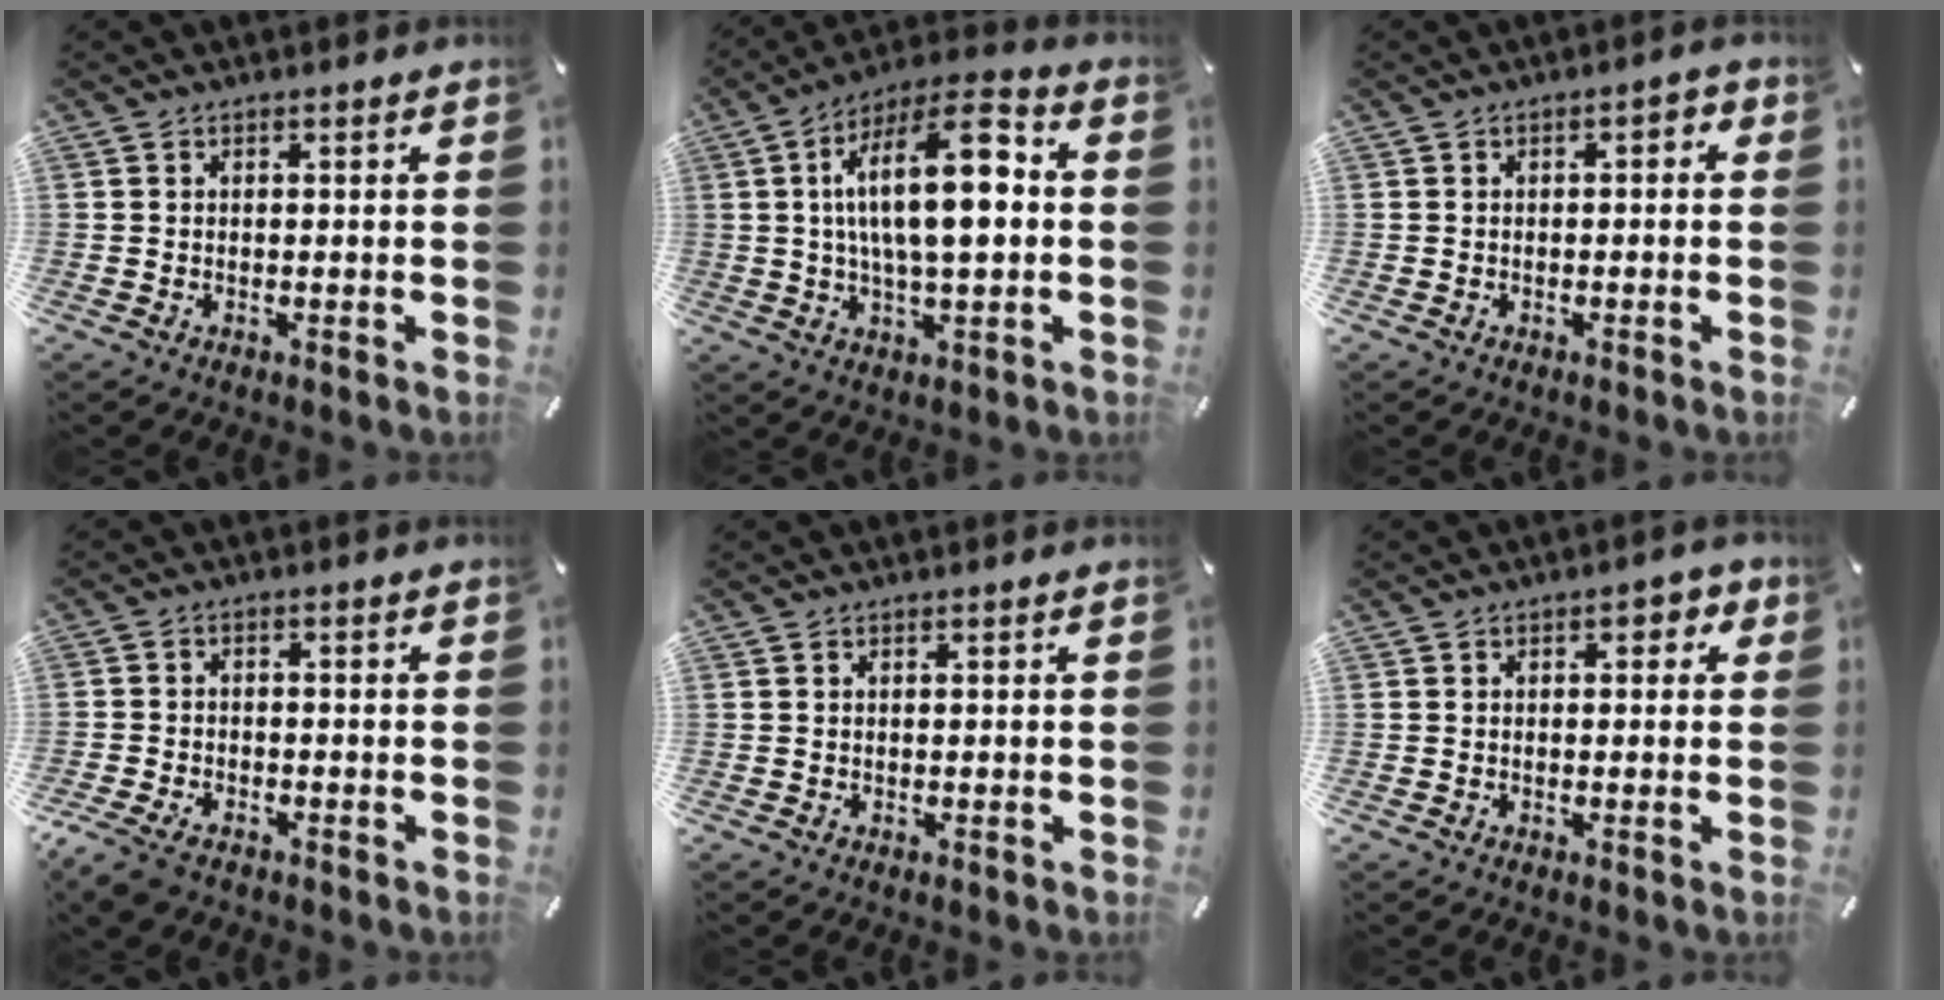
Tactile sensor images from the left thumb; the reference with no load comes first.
{"total": 17.8, "force": [2.0, 7.0, 16.2], "torque": [-0.269, 0.005, 0.030]}
{"total": 1.7, "force": [-1.0, 0.9, 1.2], "torque": [-0.022, 0.008, -0.021]}
{"total": 4.8, "force": [-3.3, 2.5, 2.4], "torque": [-0.063, 0.010, -0.068]}
{"total": 0.0}
{"total": 2.8, "force": [0.5, 1.8, 2.1], "torque": [-0.027, 0.004, 0.003]}